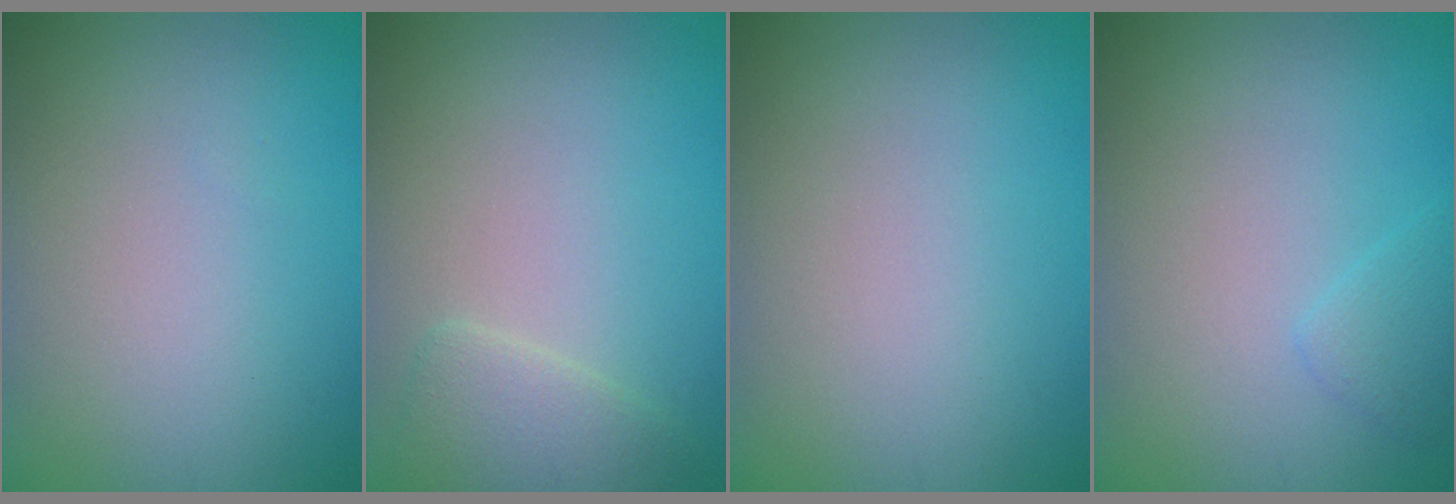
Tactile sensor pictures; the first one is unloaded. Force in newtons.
{"total": 2.2, "press": 2.1, "slide": 0.3}
{"total": 0.0}
{"total": 1.3, "press": 1.3, "slide": 0.1}